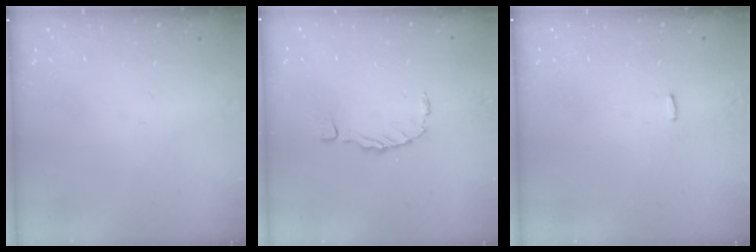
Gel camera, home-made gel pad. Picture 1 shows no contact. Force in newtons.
{"total": 0.0}
{"total": 2.2, "press": 2.1, "slide": 0.4}